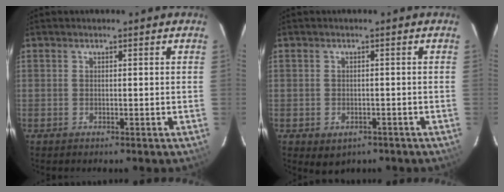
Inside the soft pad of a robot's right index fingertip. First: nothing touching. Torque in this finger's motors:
{"motor_torque": [0.29, -0.32, 0.15, 0.00]}